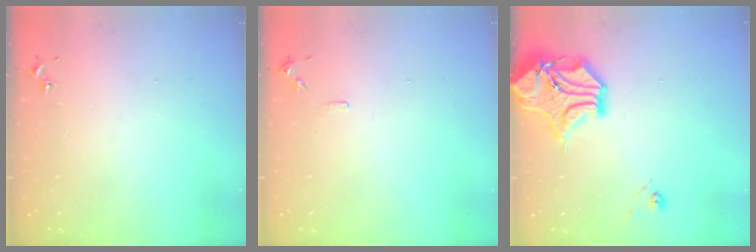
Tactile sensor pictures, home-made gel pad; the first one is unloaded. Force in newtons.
{"total": 6.1, "press": 6.0, "slide": 0.7}
{"total": 16.2, "press": 16.0, "slide": 2.6}